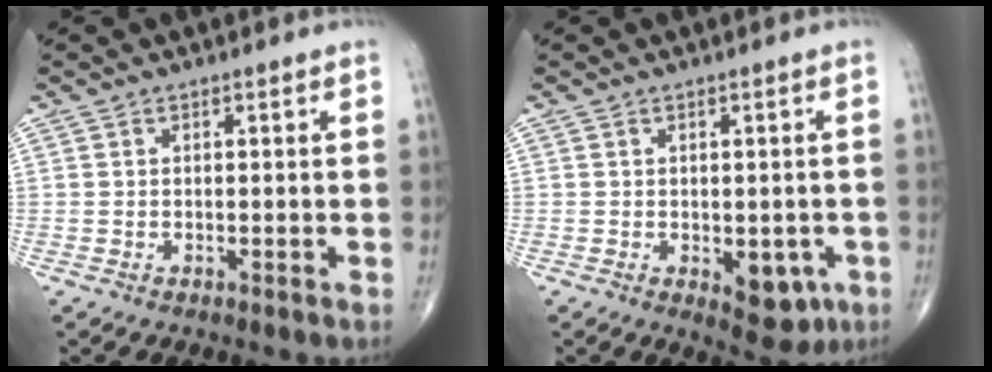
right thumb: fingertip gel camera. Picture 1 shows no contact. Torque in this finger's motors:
{"motor_torque": [2.49, 2.52, 0.49, -0.39, 0.18]}